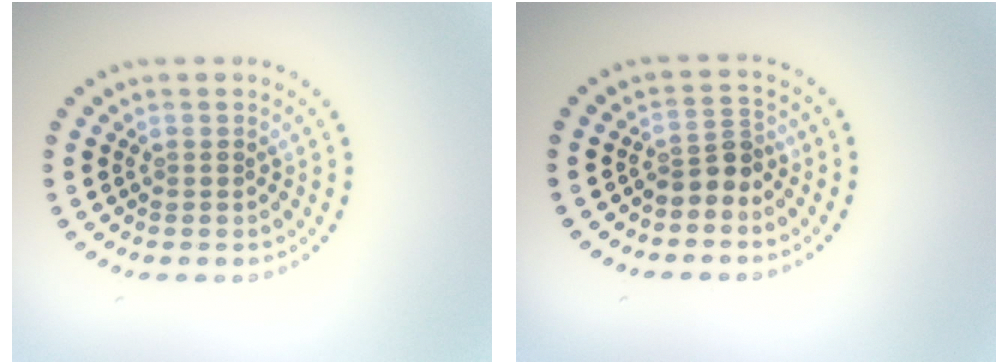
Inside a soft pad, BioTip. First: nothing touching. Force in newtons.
{"total": 2.3, "press": 1.8, "slide": 1.5}